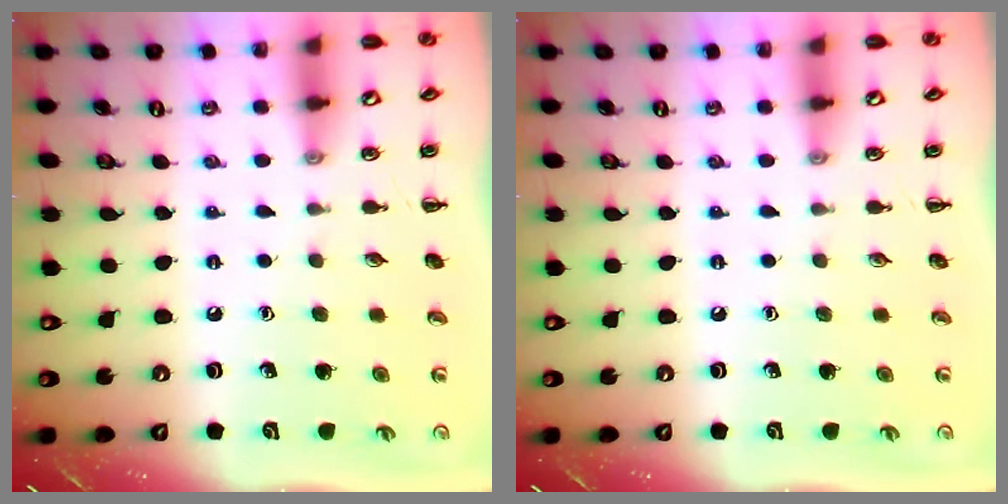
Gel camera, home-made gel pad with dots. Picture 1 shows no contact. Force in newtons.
{"total": 0.0}